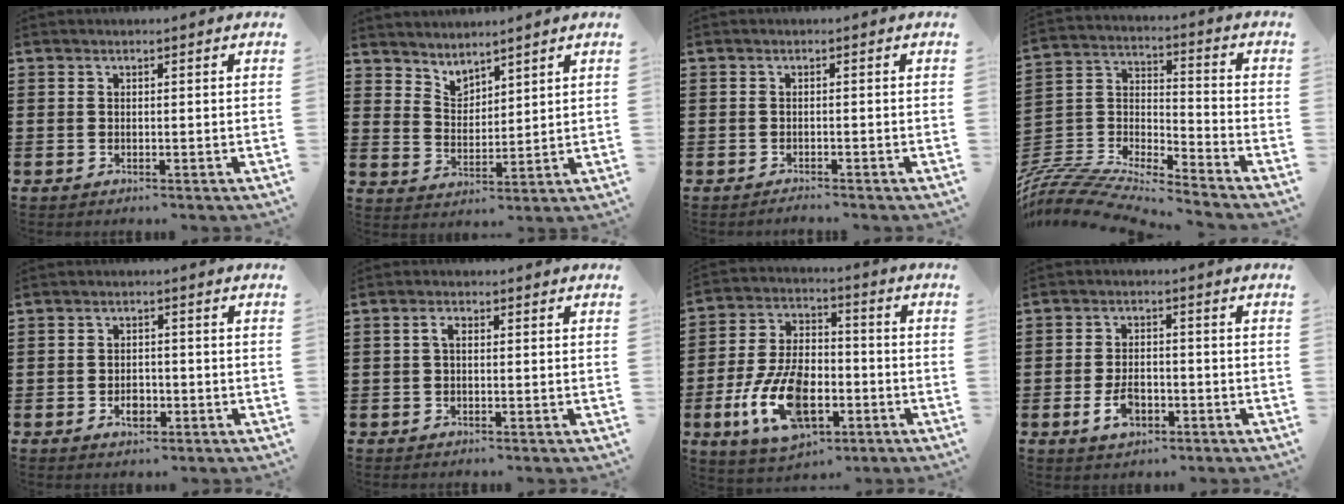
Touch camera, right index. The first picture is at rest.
{"total": 3.5, "force": [3.3, 0.7, -0.5], "torque": [-0.005, -0.012, 0.064]}
{"total": 0.8, "force": [-0.8, 0.0, 0.1], "torque": [-0.005, -0.001, -0.016]}
{"total": 7.6, "force": [-7.3, 0.9, 1.8], "torque": [-0.060, -0.011, -0.156]}
{"total": 2.7, "force": [-1.0, 1.7, 1.8], "torque": [-0.026, -0.002, -0.021]}
{"total": 1.7, "force": [0.1, 0.8, 1.5], "torque": [-0.039, 0.001, -0.002]}
{"total": 12.9, "force": [-4.4, 7.2, 9.8], "torque": [-0.224, 0.001, -0.081]}
{"total": 4.7, "force": [-1.9, 2.6, 3.4], "torque": [-0.073, 0.002, -0.037]}